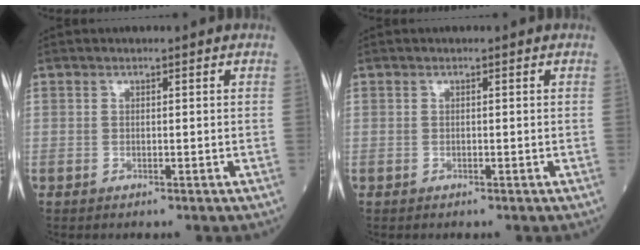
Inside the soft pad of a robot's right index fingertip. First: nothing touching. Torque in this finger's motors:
{"motor_torque": [-0.17, 0.09, -0.08, -0.01]}